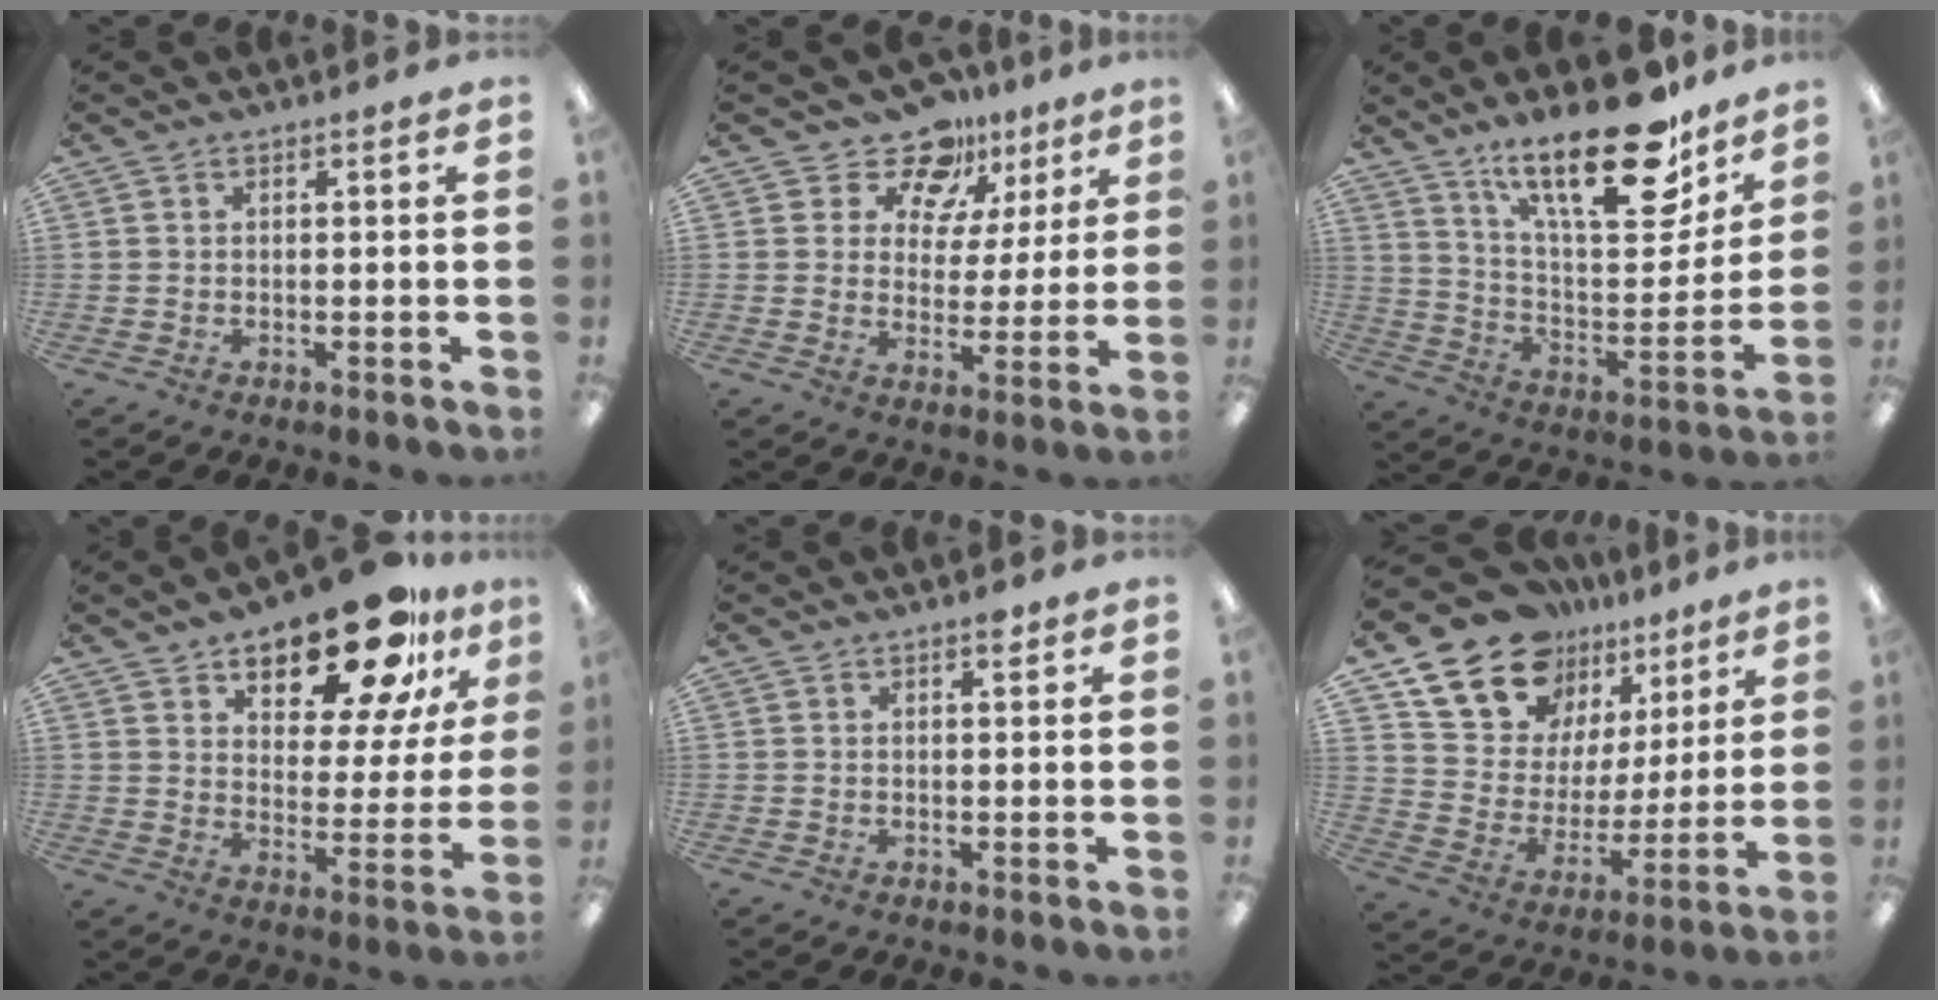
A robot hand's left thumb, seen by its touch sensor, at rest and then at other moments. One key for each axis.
{"total": 12.7, "fx": 9.3, "fy": 7.8, "fz": 3.8, "tx": -0.069, "ty": -0.059, "tz": 0.171}
{"total": 25.0, "fx": 17.5, "fy": 8.7, "fz": 15.5, "tx": -0.230, "ty": -0.112, "tz": 0.291}
{"total": 19.1, "fx": 14.4, "fy": 7.8, "fz": 9.9, "tx": -0.147, "ty": -0.096, "tz": 0.241}
{"total": 1.4, "fx": 1.1, "fy": 0.5, "fz": 0.8, "tx": -0.002, "ty": -0.005, "tz": 0.015}
{"total": 17.7, "fx": 14.0, "fy": 10.1, "fz": 4.2, "tx": -0.094, "ty": -0.115, "tz": 0.256}